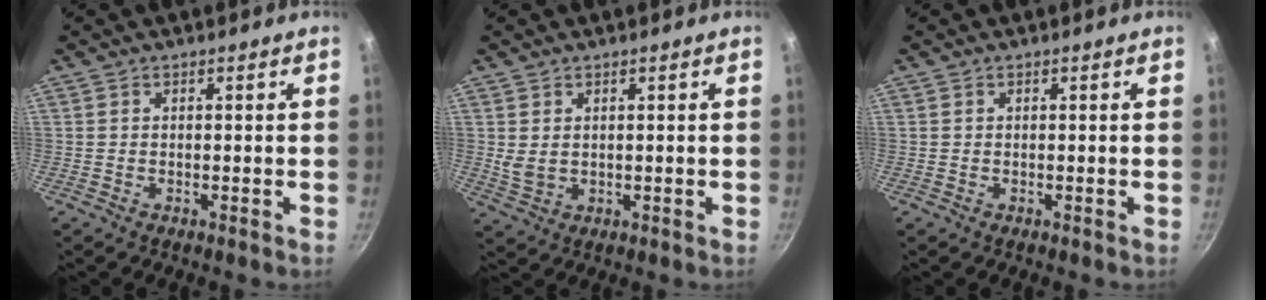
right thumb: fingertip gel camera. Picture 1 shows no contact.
{"total": 3.0, "force": [1.0, 2.0, 2.0], "torque": [-0.033, -0.008, 0.026]}
{"total": 0.0}